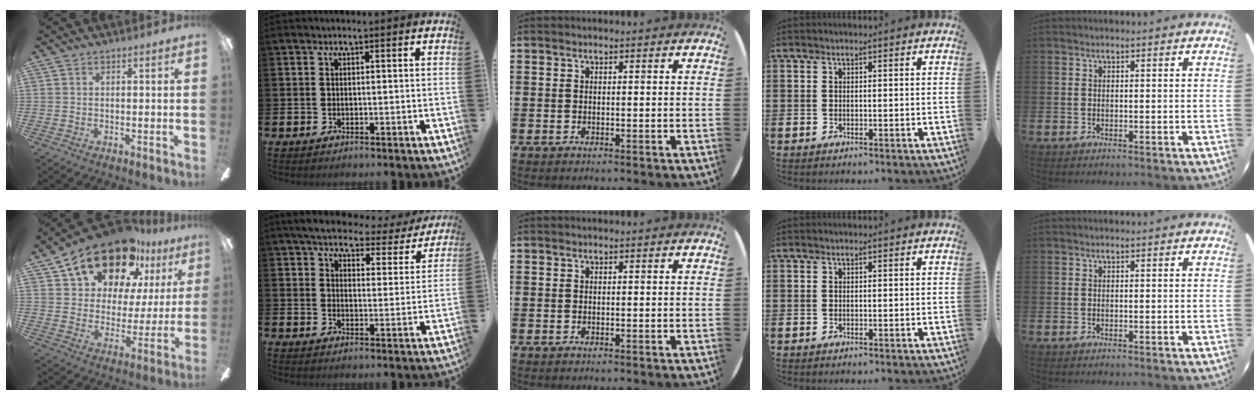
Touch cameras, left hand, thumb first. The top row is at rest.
{"thumb": {"total": 20.4, "force": [15.2, 9.9, 9.4], "torque": [-0.167, -0.096, 0.264]}, "index": {"total": 4.9, "force": [4.5, 1.3, 1.4], "torque": [-0.044, -0.031, 0.072]}}